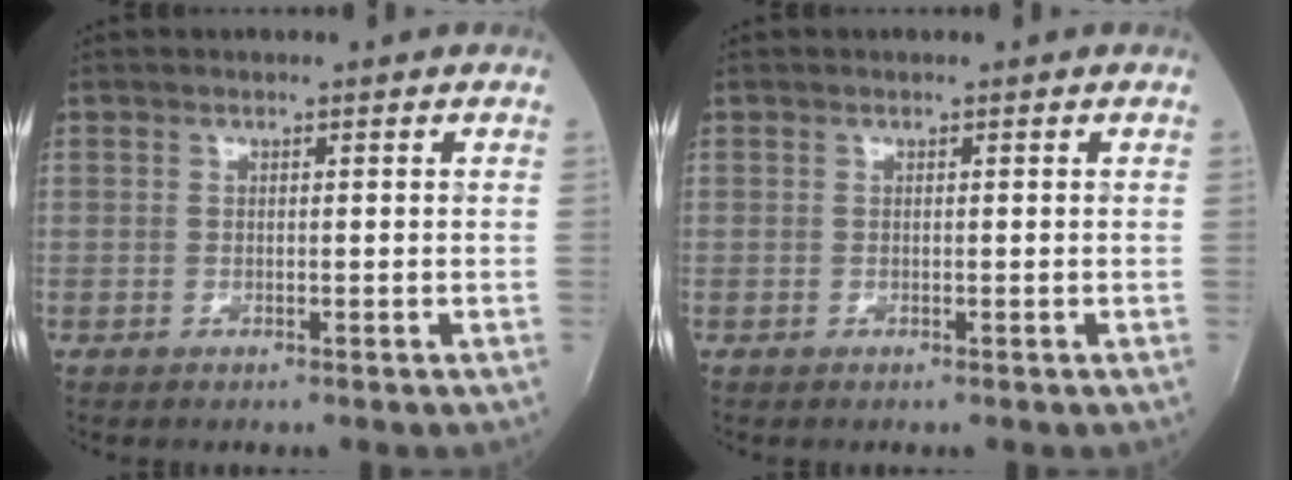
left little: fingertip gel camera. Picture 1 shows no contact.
{"total": 0.0}